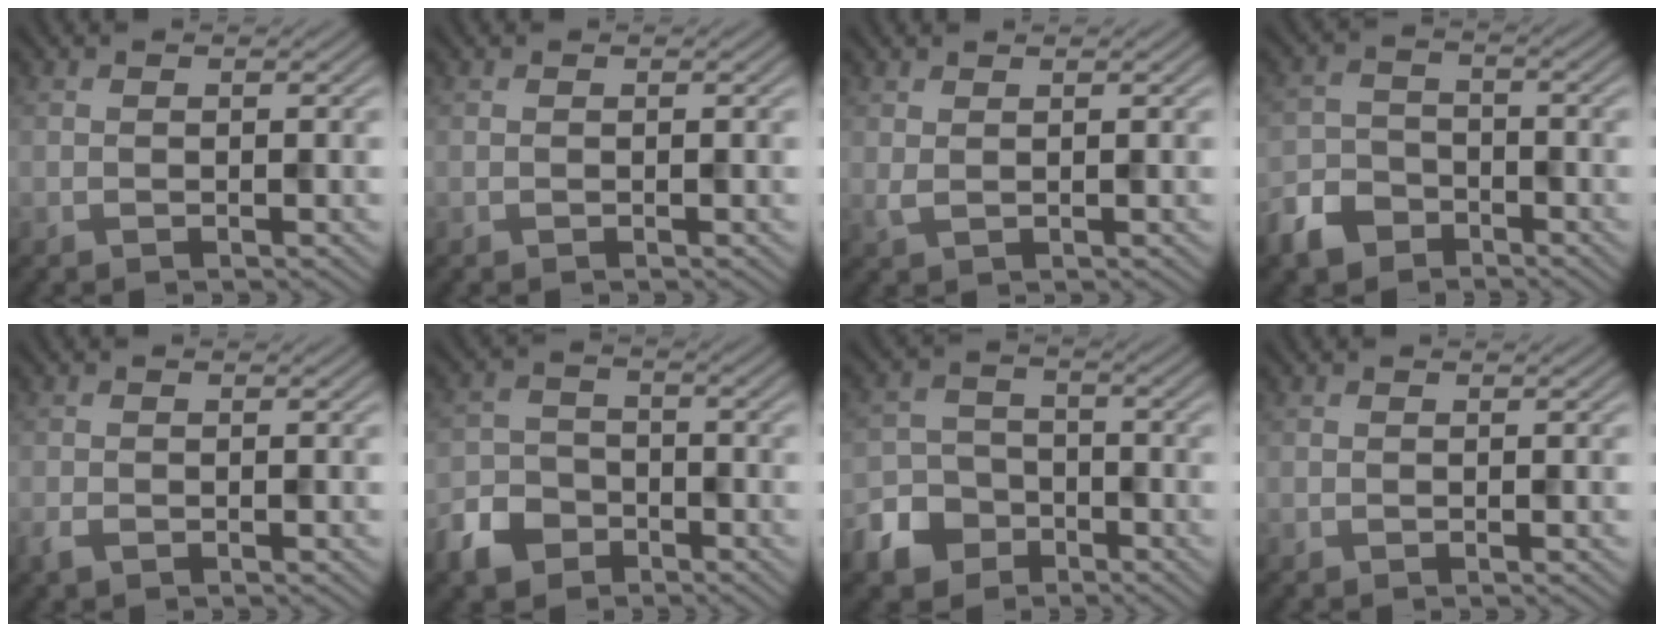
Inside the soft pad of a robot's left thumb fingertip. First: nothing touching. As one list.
[{"total": 0.0}, {"total": 1.2, "force": [0.8, 0.4, 0.8], "torque": [-0.024, -0.002, 0.018]}, {"total": 5.5, "force": [-3.9, 3.3, 1.9], "torque": [-0.048, -0.001, -0.088]}, {"total": 1.5, "force": [-0.8, 0.8, 0.9], "torque": [-0.024, -0.005, -0.017]}, {"total": 5.8, "force": [-3.7, 3.9, 2.2], "torque": [-0.054, -0.002, -0.087]}, {"total": 7.1, "force": [-4.2, 5.1, 2.7], "torque": [-0.067, -0.013, -0.092]}, {"total": 0.0}]